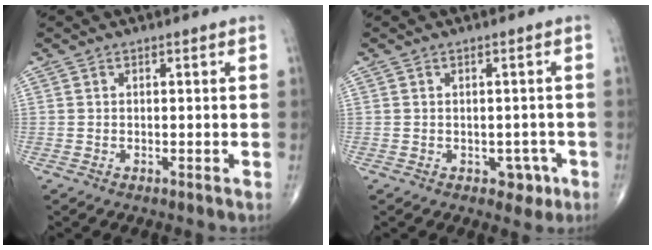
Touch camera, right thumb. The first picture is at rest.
{"total": 3.3, "force": [-1.1, 2.5, 1.7], "torque": [0.002, 0.005, -0.012]}